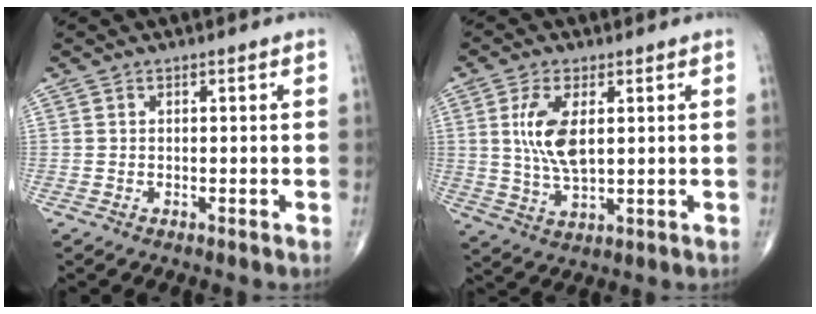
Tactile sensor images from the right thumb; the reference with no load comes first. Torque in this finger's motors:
{"motor_torque": [0.68, 2.99, 1.16, 0.21, 0.14]}